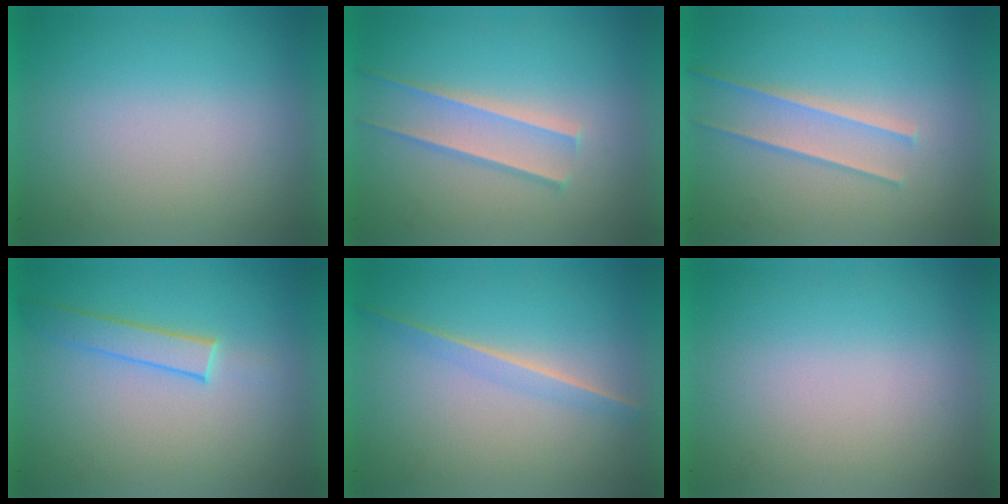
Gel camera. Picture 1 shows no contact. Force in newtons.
{"total": 1.6}
{"total": 1.5}
{"total": 1.9}
{"total": 1.3}
{"total": 0.0}